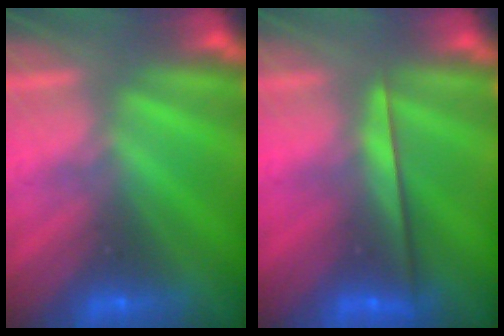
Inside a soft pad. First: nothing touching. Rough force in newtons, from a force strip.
{"total": 2.3}